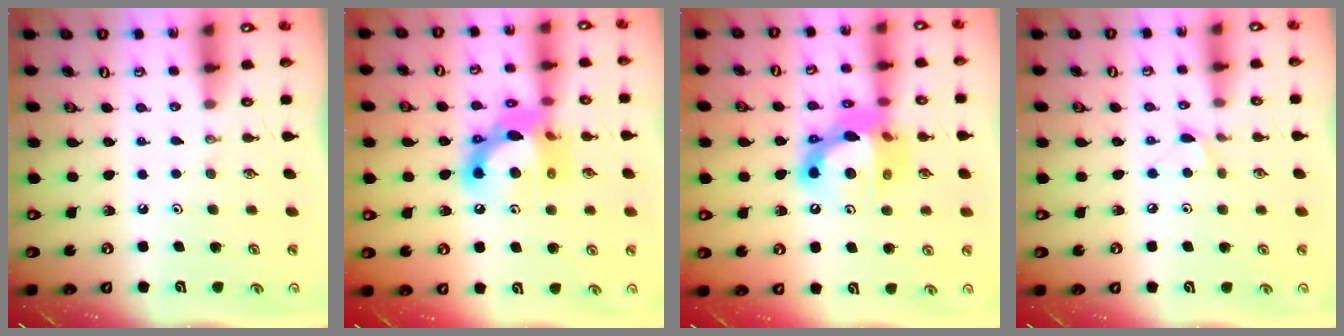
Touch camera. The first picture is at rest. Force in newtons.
{"total": 15.3, "press": 15.3, "slide": 0.9}
{"total": 15.4, "press": 15.4, "slide": 1.2}
{"total": 4.4, "press": 4.3, "slide": 0.6}